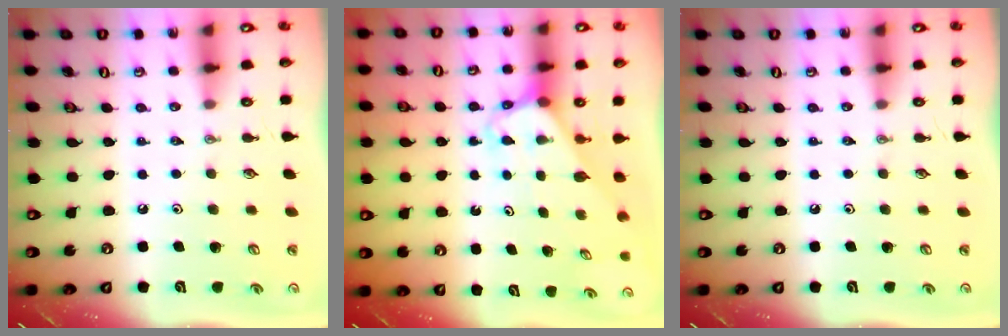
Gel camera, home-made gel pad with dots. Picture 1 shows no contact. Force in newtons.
{"total": 3.2, "press": 3.2, "slide": 0.2}
{"total": 0.0}